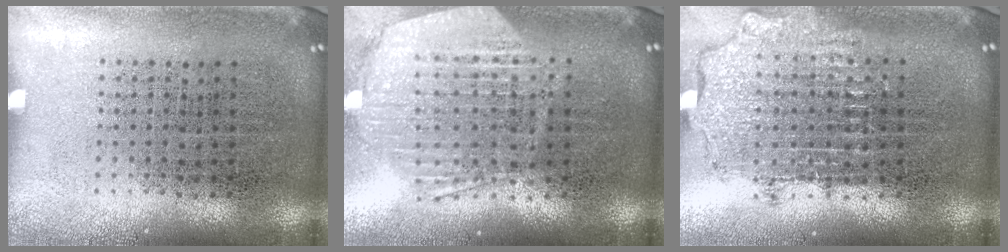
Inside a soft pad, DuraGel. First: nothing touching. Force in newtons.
{"total": 1.4, "press": 1.4, "slide": 0.4}
{"total": 1.9, "press": 1.5, "slide": 1.1}